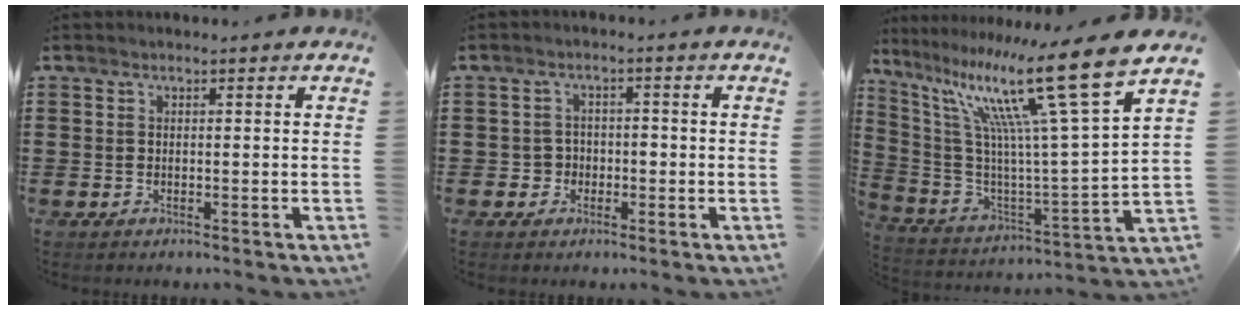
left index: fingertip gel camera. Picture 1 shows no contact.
{"total": 2.5, "force": [-0.8, 2.2, 0.7], "torque": [-0.023, 0.004, -0.022]}
{"total": 17.8, "force": [11.2, 1.3, 13.7], "torque": [-0.283, -0.073, 0.169]}